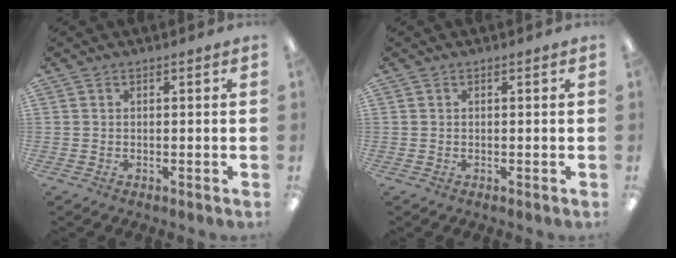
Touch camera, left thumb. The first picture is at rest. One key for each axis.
{"total": 0.0}